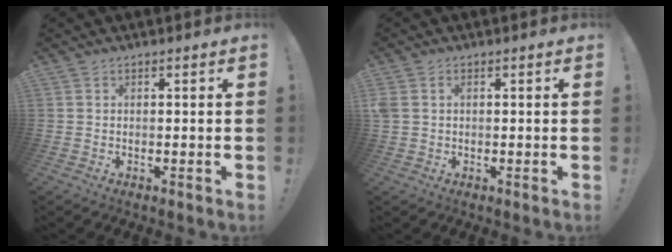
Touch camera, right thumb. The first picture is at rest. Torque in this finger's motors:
{"motor_torque": [0.24, -0.33, 0.30, -0.33, 0.14]}